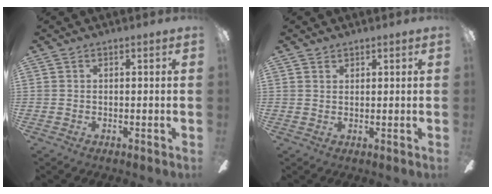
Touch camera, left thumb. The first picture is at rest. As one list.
[{"total": 1.2, "force": [1.0, 0.7, 0.1], "torque": [-0.003, 0.000, 0.020]}]